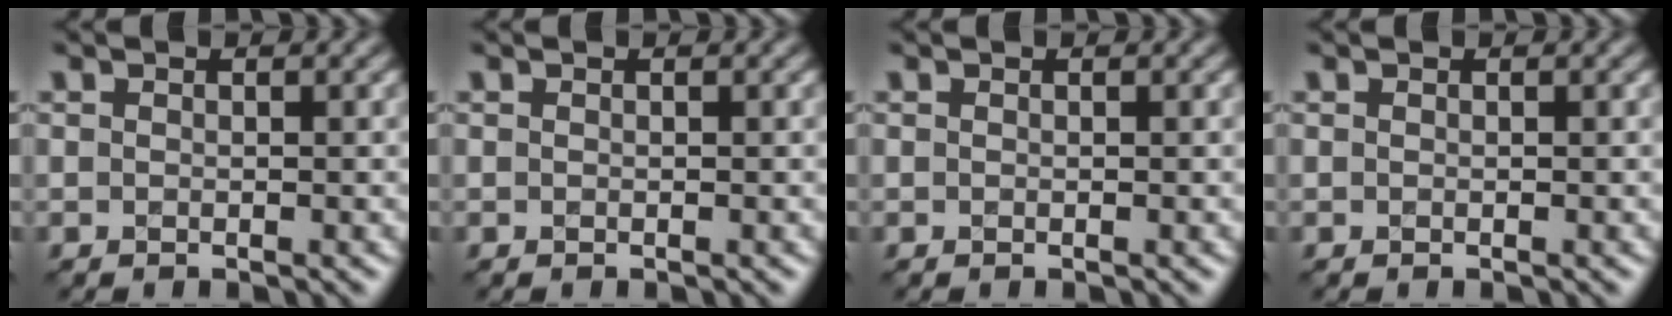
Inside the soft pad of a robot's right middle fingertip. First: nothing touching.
{"total": 0.0}
{"total": 0.0}
{"total": 0.0}